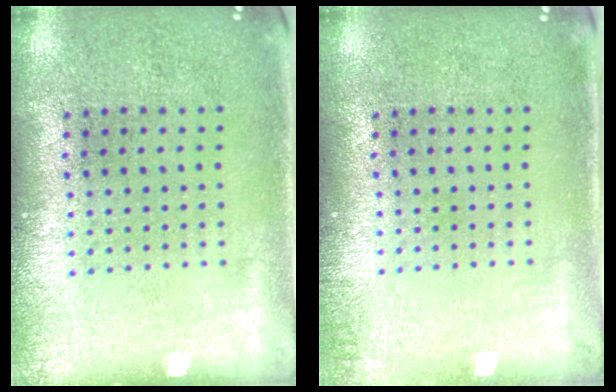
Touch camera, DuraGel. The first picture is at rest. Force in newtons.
{"total": 0.8, "press": 0.8, "slide": 0.0}